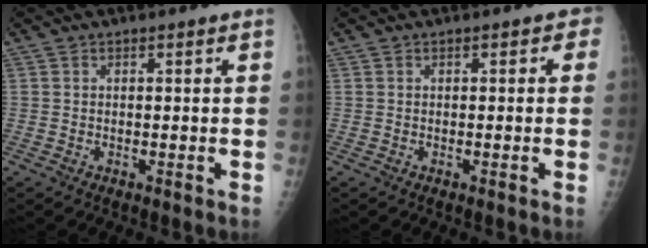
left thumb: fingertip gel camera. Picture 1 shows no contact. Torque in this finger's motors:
{"motor_torque": [-0.15, 0.03, -0.02, 0.13, 0.02]}